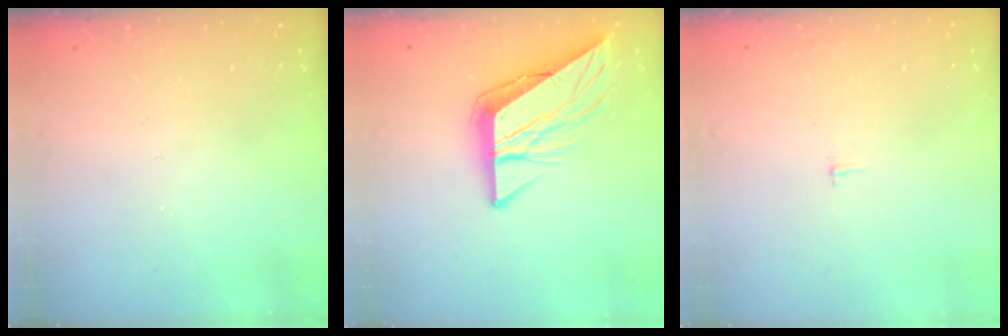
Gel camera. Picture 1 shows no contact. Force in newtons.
{"total": 10.6, "press": 10.5, "slide": 1.3}
{"total": 1.8, "press": 1.8, "slide": 0.1}